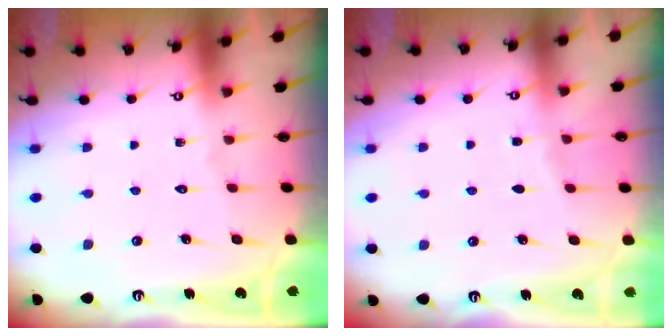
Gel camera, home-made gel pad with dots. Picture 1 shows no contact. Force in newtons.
{"total": 2.9, "press": 2.9, "slide": 0.4}